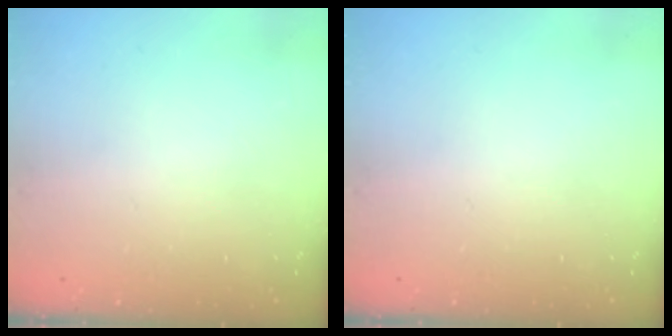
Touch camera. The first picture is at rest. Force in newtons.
{"total": 0.0}